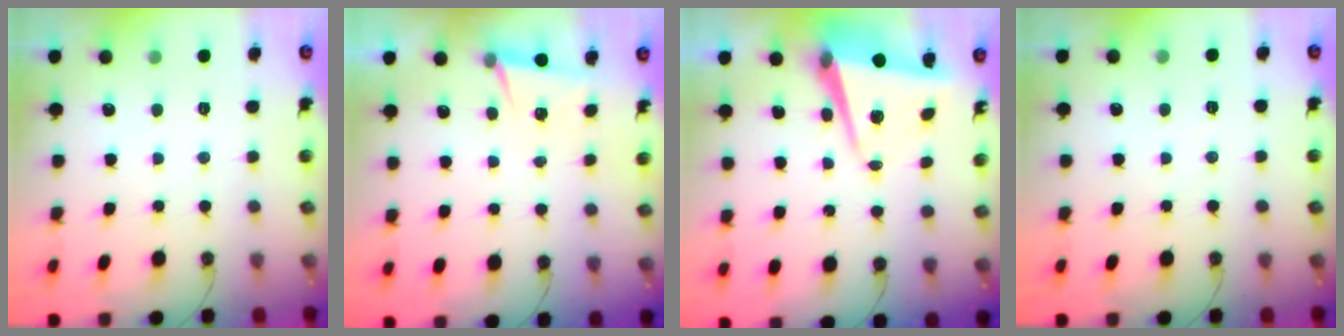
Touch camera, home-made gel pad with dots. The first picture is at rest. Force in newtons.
{"total": 4.2, "press": 2.0, "slide": 3.7}
{"total": 7.9, "press": 7.6, "slide": 2.0}
{"total": 3.9, "press": 1.8, "slide": 3.5}